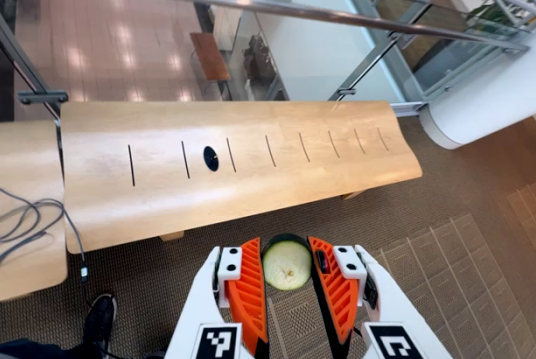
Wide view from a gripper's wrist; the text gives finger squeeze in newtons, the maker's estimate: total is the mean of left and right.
{"total": 9.3, "left": 9.4, "right": 9.2}